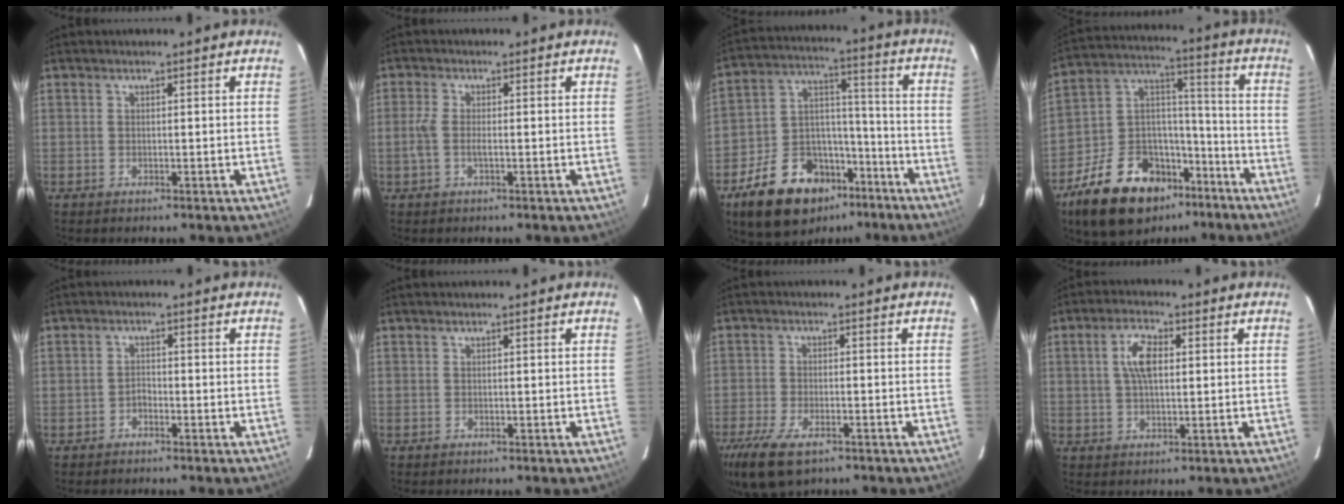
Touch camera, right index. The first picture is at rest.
{"total": 3.2, "force": [-0.6, 0.9, 3.0], "torque": [-0.065, 0.000, -0.015]}
{"total": 19.5, "force": [-12.2, 11.6, 9.8], "torque": [-0.204, 0.039, -0.184]}
{"total": 22.5, "force": [-14.4, 12.8, 11.7], "torque": [-0.241, 0.048, -0.221]}
{"total": 1.4, "force": [-1.0, 0.8, 0.4], "torque": [-0.008, 0.004, -0.018]}
{"total": 0.0}
{"total": 12.2, "force": [-7.8, 5.4, 7.6], "torque": [-0.189, -0.037, -0.142]}
{"total": 6.0, "force": [1.2, 2.8, 5.2], "torque": [-0.097, 0.012, 0.024]}